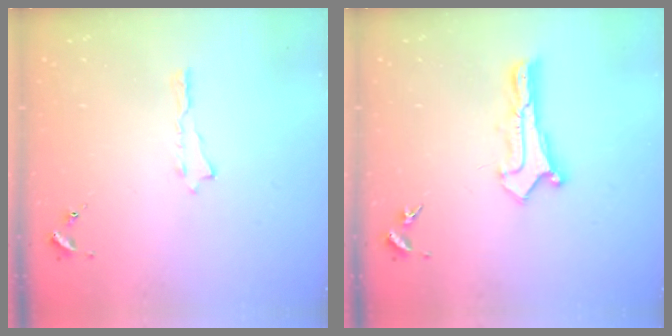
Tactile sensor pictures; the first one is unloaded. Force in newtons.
{"total": 0.8, "press": 0.8, "slide": 0.0}